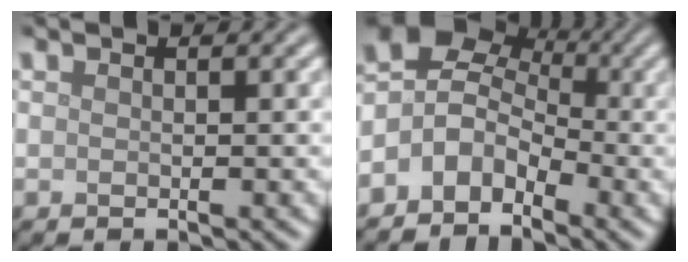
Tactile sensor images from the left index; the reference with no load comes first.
{"total": 5.0, "force": [-2.2, 3.7, 2.5], "torque": [-0.039, 0.006, -0.058]}